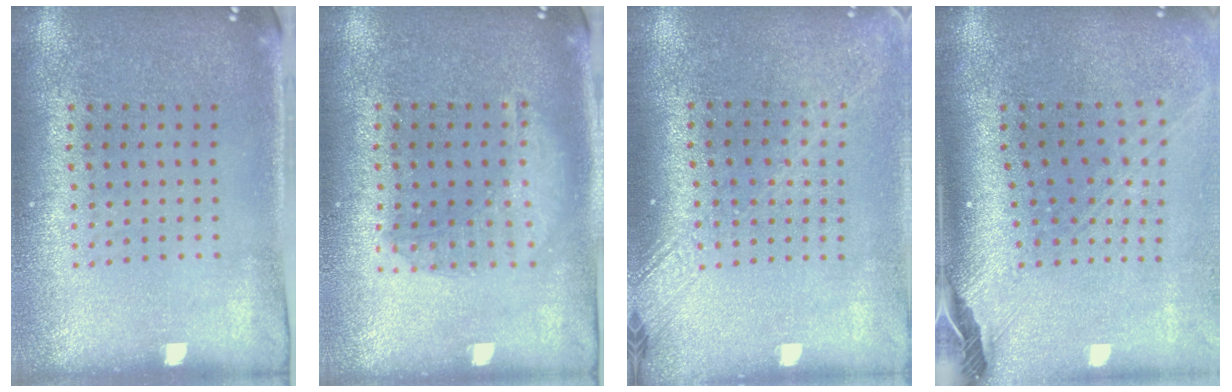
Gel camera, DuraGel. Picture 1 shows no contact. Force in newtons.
{"total": 1.4, "press": 1.3, "slide": 0.5}
{"total": 2.0, "press": 1.5, "slide": 1.3}
{"total": 2.8, "press": 2.0, "slide": 2.0}